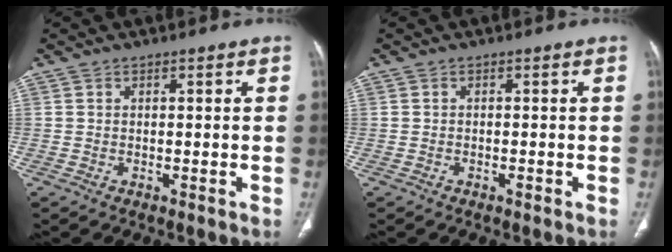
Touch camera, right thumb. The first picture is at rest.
{"total": 0.7, "force": [-0.4, 0.3, 0.5], "torque": [-0.010, 0.002, -0.007]}